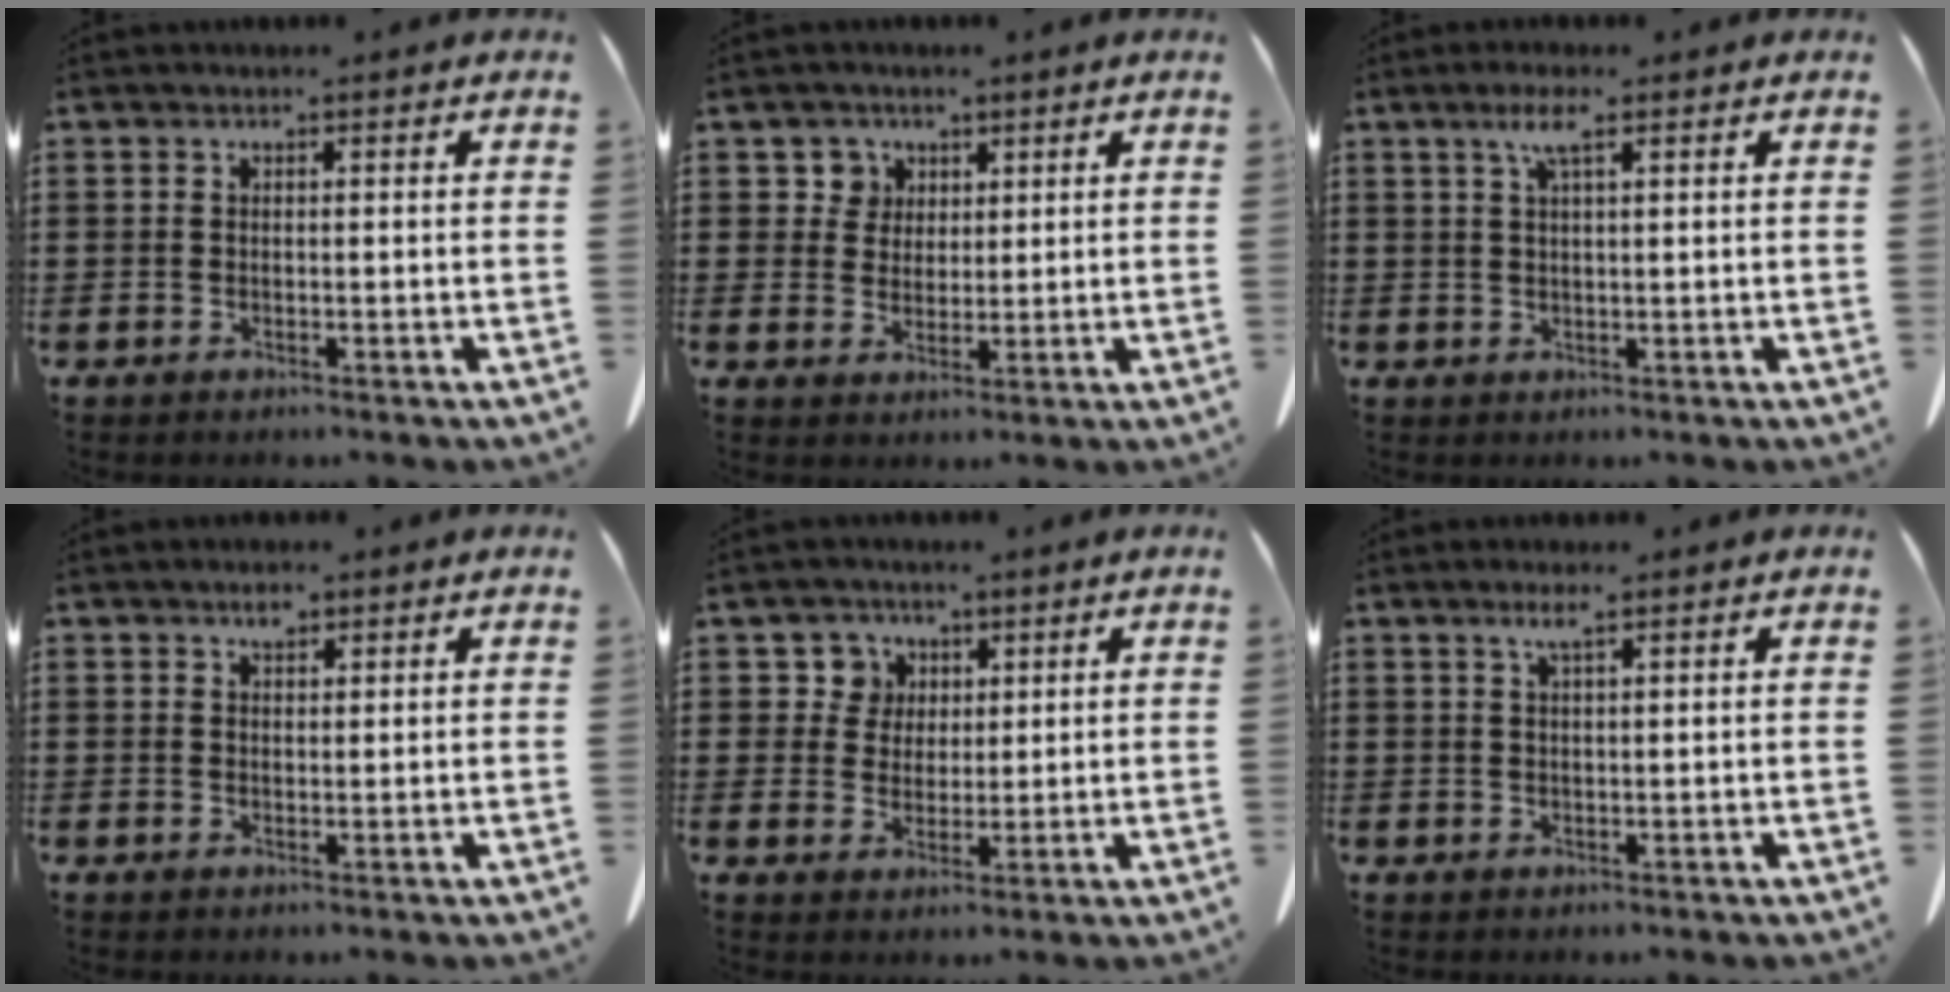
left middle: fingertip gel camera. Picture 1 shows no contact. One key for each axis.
{"total": 3.8, "fx": 2.1, "fy": 3.2, "fz": 0.4, "tx": -0.018, "ty": 0.007, "tz": 0.037}
{"total": 3.5, "fx": 1.8, "fy": 0.6, "fz": 3.0, "tx": -0.063, "ty": 0.006, "tz": 0.030}
{"total": 1.9, "fx": 1.4, "fy": 0.7, "fz": 1.0, "tx": -0.016, "ty": -0.002, "tz": 0.024}
{"total": 4.7, "fx": 2.3, "fy": 4.0, "fz": 0.7, "tx": -0.029, "ty": 0.010, "tz": 0.041}
{"total": 2.1, "fx": 1.3, "fy": 0.1, "fz": 1.6, "tx": -0.035, "ty": 0.000, "tz": 0.024}